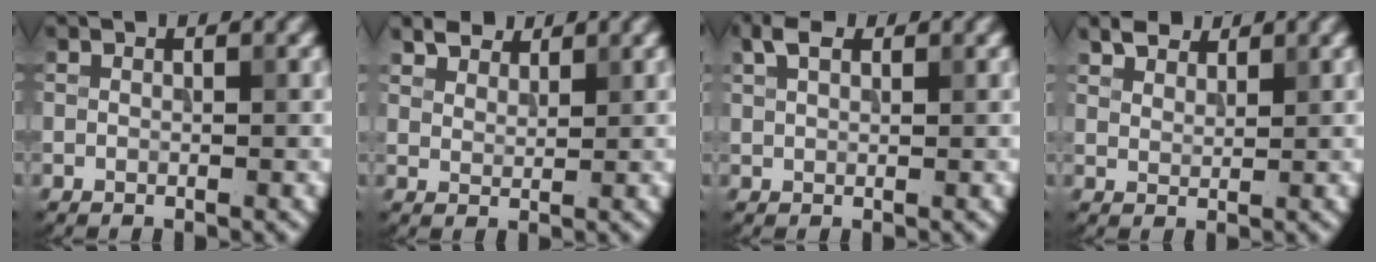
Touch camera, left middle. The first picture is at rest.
{"total": 2.8, "force": [2.4, 1.1, 0.7], "torque": [-0.019, -0.009, 0.056]}
{"total": 2.3, "force": [1.3, 1.2, 1.4], "torque": [-0.031, 0.008, 0.025]}
{"total": 2.4, "force": [2.1, 1.0, 0.6], "torque": [-0.018, 0.001, 0.045]}